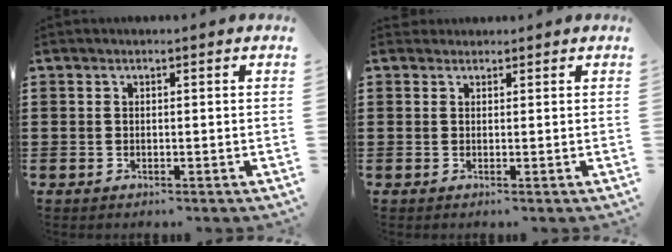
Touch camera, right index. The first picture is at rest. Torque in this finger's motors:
{"motor_torque": [0.01, 0.05, 0.00, 0.01]}